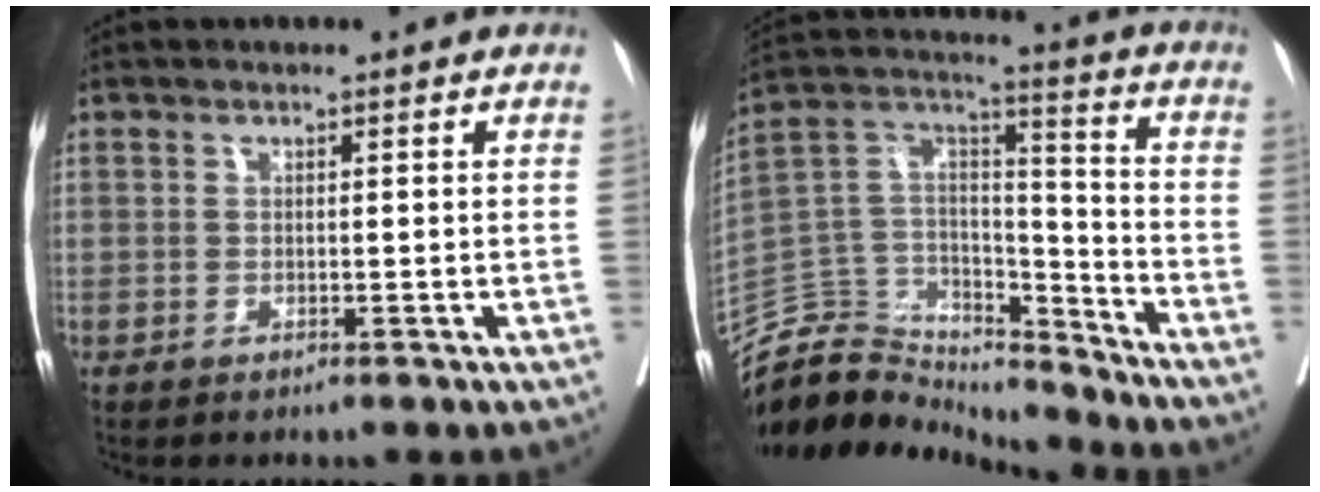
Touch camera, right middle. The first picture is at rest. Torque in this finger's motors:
{"motor_torque": [0.80, -0.89, -0.01, -0.02]}